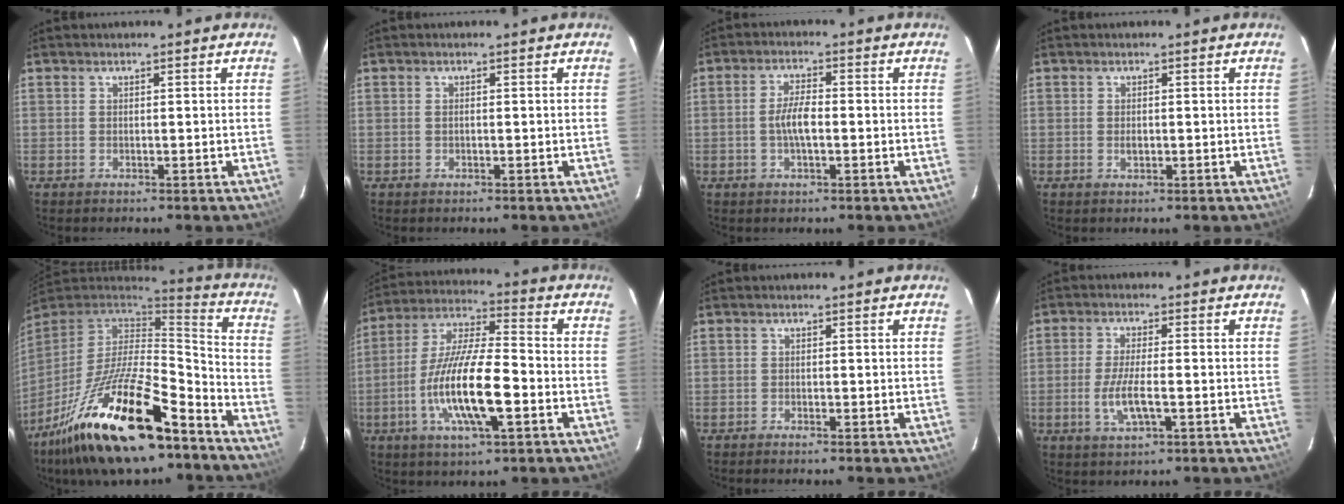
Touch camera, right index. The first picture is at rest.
{"total": 0.5, "force": [-0.1, 0.2, 0.5], "torque": [-0.011, 0.001, -0.002]}
{"total": 4.7, "force": [-0.9, 1.5, 4.3], "torque": [-0.087, 0.005, -0.016]}
{"total": 1.3, "force": [-0.2, 0.8, 1.0], "torque": [-0.018, 0.001, -0.002]}
{"total": 26.2, "force": [-16.9, 8.1, 18.4], "torque": [-0.354, -0.028, -0.286]}
{"total": 15.7, "force": [-4.9, 3.7, 14.4], "torque": [-0.288, -0.010, -0.094]}
{"total": 0.8, "force": [-0.7, 0.0, 0.3], "torque": [-0.007, -0.001, -0.015]}
{"total": 6.2, "force": [-1.9, 1.7, 5.7], "torque": [-0.114, -0.010, -0.036]}